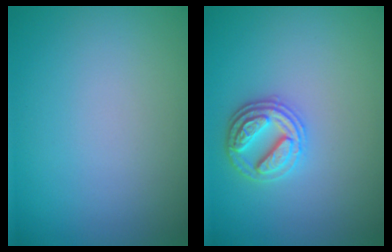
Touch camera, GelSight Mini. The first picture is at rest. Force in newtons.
{"total": 2.9, "press": 2.8, "slide": 0.8}